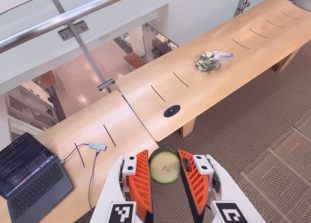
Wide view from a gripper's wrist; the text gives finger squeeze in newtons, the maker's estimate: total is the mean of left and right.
{"total": 8.6, "left": 8.3, "right": 8.9}